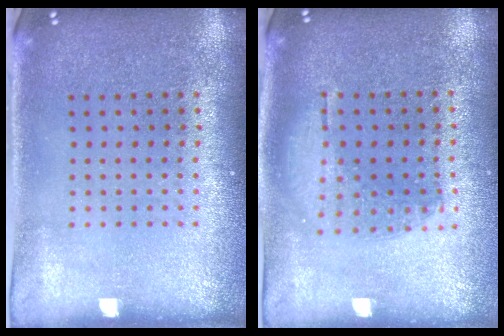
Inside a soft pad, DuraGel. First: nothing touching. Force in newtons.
{"total": 1.0, "press": 0.9, "slide": 0.4}